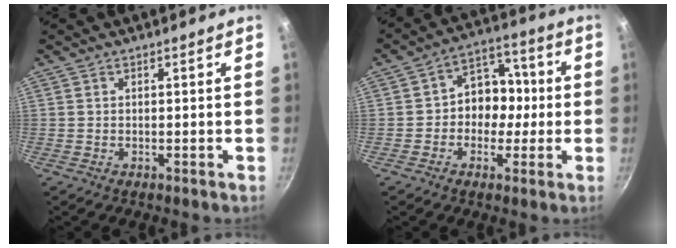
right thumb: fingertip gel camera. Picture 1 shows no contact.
{"total": 9.9, "force": [-0.7, 8.2, 5.5], "torque": [-0.016, 0.032, -0.026]}